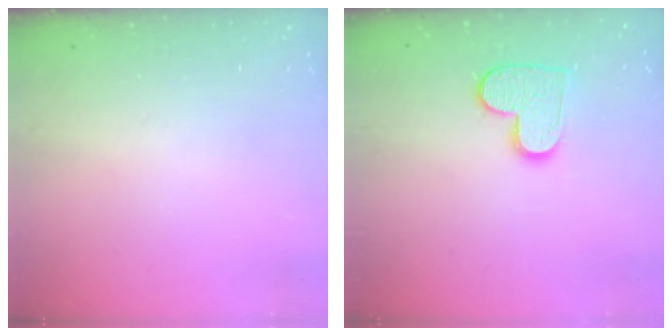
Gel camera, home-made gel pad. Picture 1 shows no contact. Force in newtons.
{"total": 9.6, "press": 9.6, "slide": 0.6}